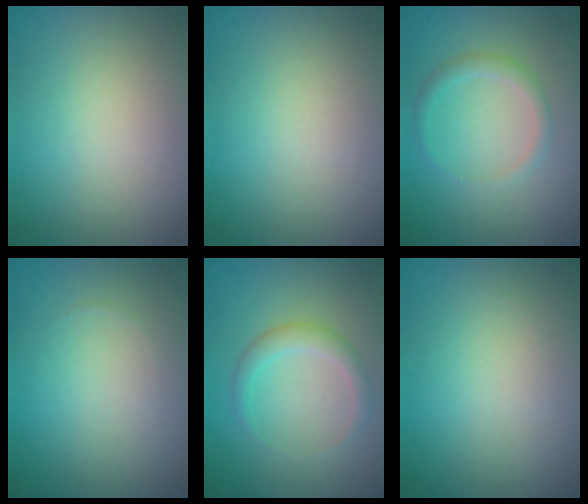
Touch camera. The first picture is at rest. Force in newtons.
{"total": 0.0}
{"total": 1.5, "press": 1.5, "slide": 0.1}
{"total": 0.0}
{"total": 1.9, "press": 1.9, "slide": 0.1}
{"total": 0.0}